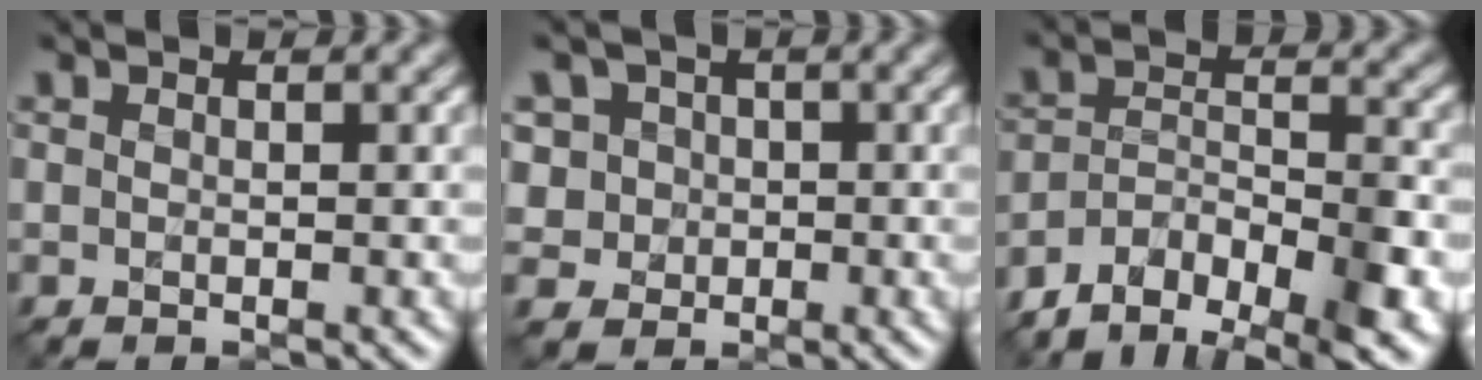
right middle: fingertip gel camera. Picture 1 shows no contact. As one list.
[{"total": 5.2, "force": [1.0, 4.8, 1.6], "torque": [-0.025, 0.025, 0.004]}, {"total": 7.8, "force": [-5.7, 3.0, 4.4], "torque": [-0.066, -0.003, -0.104]}]